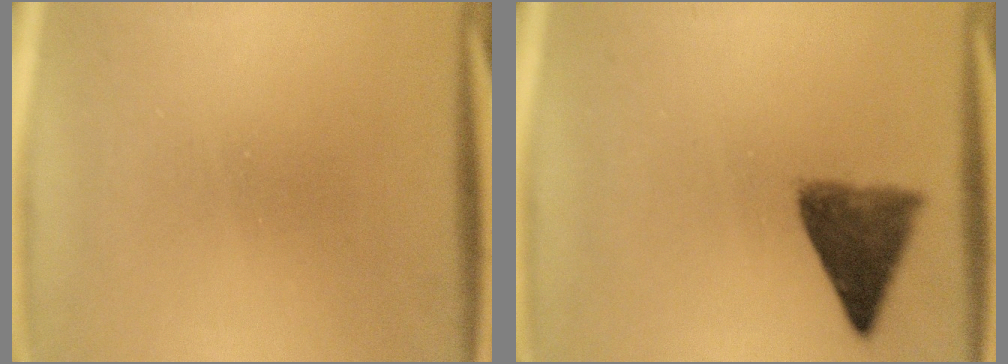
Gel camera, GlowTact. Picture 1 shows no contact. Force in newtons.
{"total": 7.7}